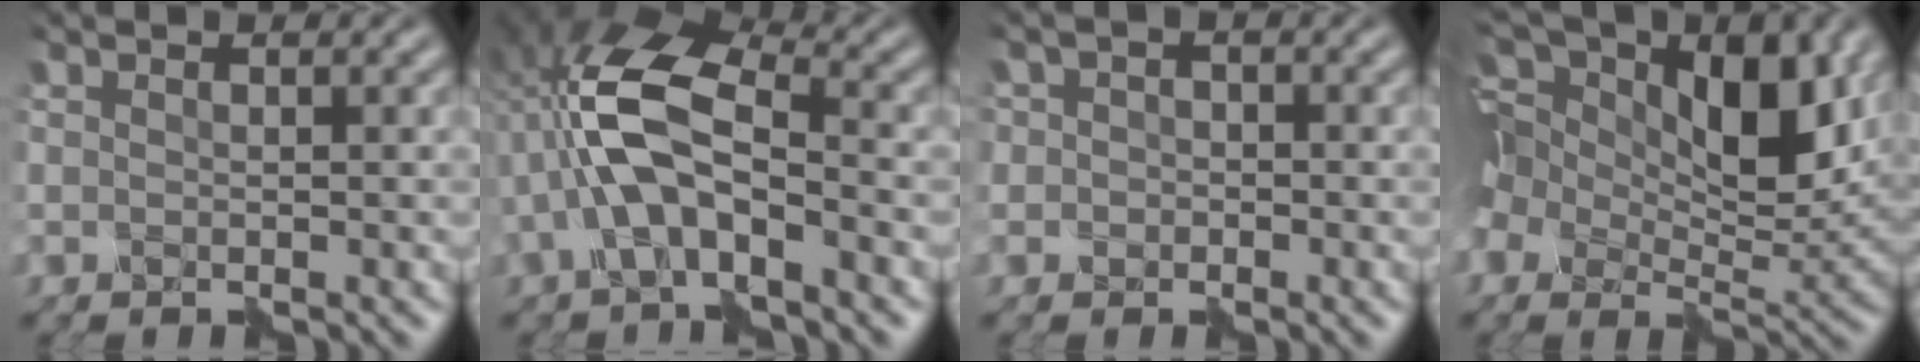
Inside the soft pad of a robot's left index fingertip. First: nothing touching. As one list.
[{"total": 7.4, "force": [-1.7, 3.5, 6.3], "torque": [-0.144, 0.019, -0.036]}, {"total": 2.2, "force": [-0.2, 2.1, 0.4], "torque": [0.011, 0.009, -0.030]}, {"total": 13.1, "force": [4.2, 7.2, 10.1], "torque": [-0.204, 0.009, 0.065]}]